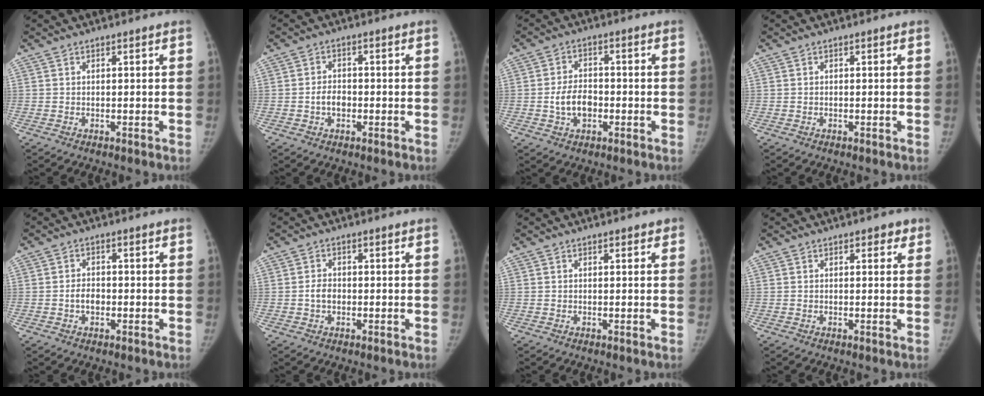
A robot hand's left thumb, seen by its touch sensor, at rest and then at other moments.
{"total": 3.2, "force": [-1.0, 2.2, 2.1], "torque": [-0.024, 0.011, -0.020]}
{"total": 5.9, "force": [-1.6, 3.9, 4.0], "torque": [-0.060, 0.017, -0.029]}
{"total": 0.0}
{"total": 2.9, "force": [-0.8, 2.0, 1.8], "torque": [-0.020, 0.010, -0.018]}
{"total": 2.5, "force": [-0.5, 1.9, 1.5], "torque": [-0.020, 0.009, -0.012]}
{"total": 1.0, "force": [0.6, 0.5, 0.6], "torque": [-0.001, -0.001, 0.005]}
{"total": 1.9, "force": [1.1, 1.1, 1.1], "torque": [0.003, -0.002, 0.011]}